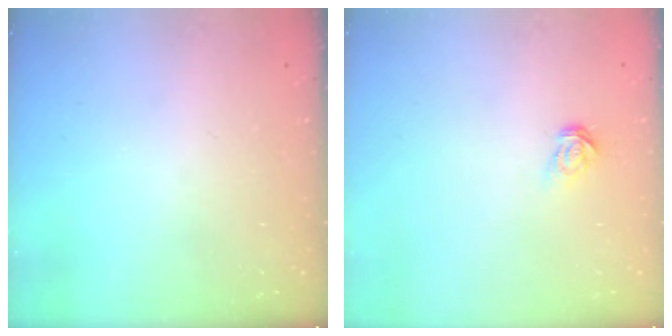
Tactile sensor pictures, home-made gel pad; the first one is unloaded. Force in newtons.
{"total": 3.6, "press": 3.6, "slide": 0.2}